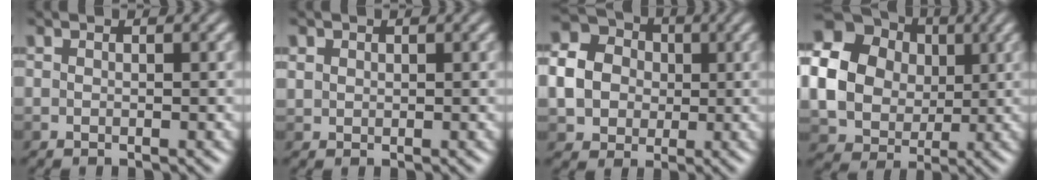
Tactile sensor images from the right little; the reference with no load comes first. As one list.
[{"total": 1.0, "force": [0.5, 0.8, 0.2], "torque": [-0.005, -0.001, 0.011]}, {"total": 5.6, "force": [-0.2, 5.0, 2.6], "torque": [-0.057, 0.006, -0.007]}, {"total": 16.2, "force": [2.9, 14.4, 6.7], "torque": [-0.173, 0.011, 0.040]}]